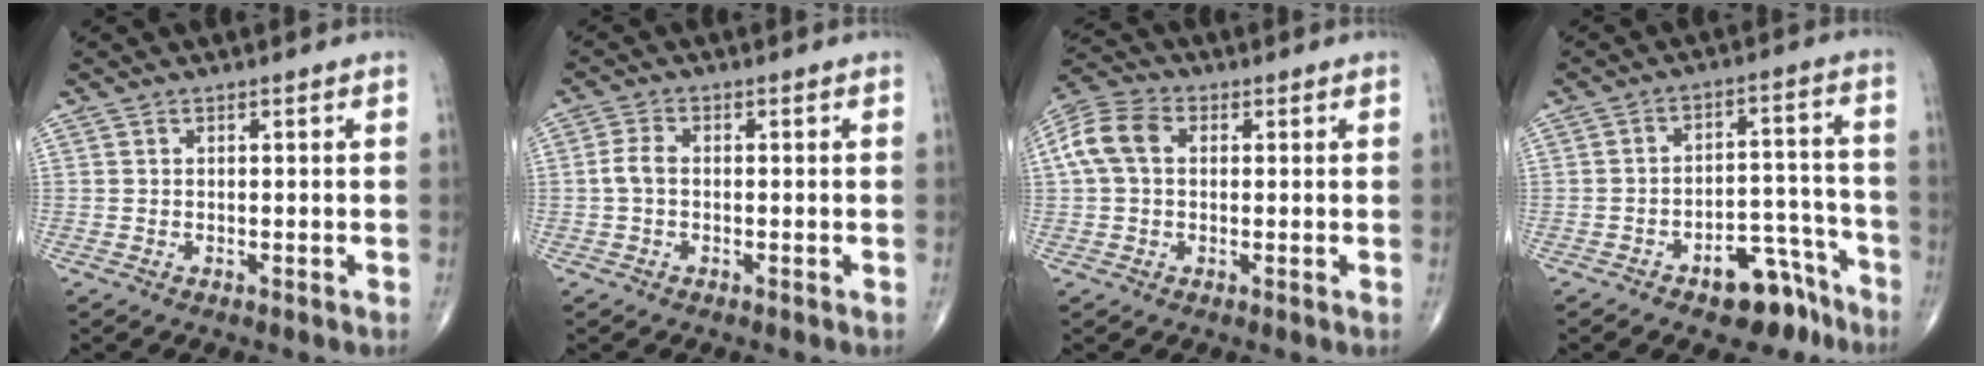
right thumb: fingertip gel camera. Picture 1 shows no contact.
{"total": 2.9, "force": [-0.3, 1.8, 2.2], "torque": [-0.048, 0.007, -0.012]}
{"total": 8.5, "force": [1.3, 6.0, 5.9], "torque": [-0.126, 0.028, 0.019]}
{"total": 10.5, "force": [-6.9, 5.3, 5.8], "torque": [-0.043, 0.071, -0.098]}